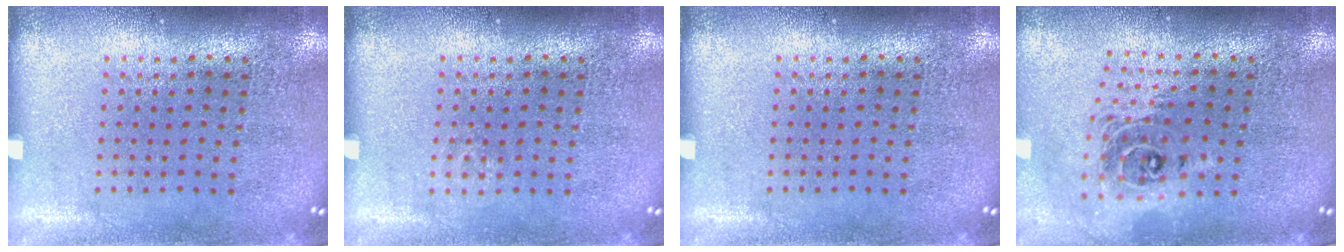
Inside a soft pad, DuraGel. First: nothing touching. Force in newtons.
{"total": 0.7, "press": 0.7, "slide": 0.1}
{"total": 0.0}
{"total": 2.0, "press": 1.6, "slide": 1.3}